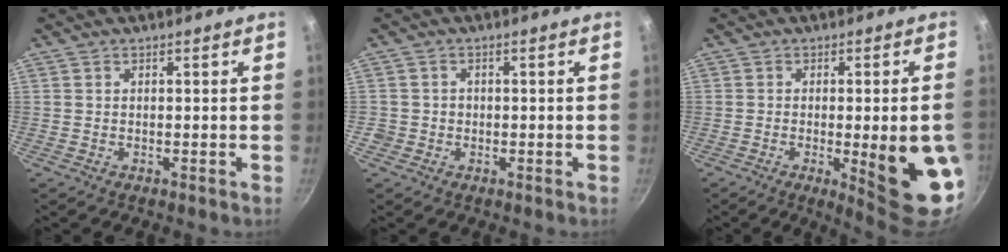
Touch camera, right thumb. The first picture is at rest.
{"total": 2.0, "force": [-0.5, 1.9, 0.4], "torque": [0.003, 0.009, -0.007]}
{"total": 14.5, "force": [-3.1, 3.0, 13.8], "torque": [-0.156, 0.002, -0.029]}